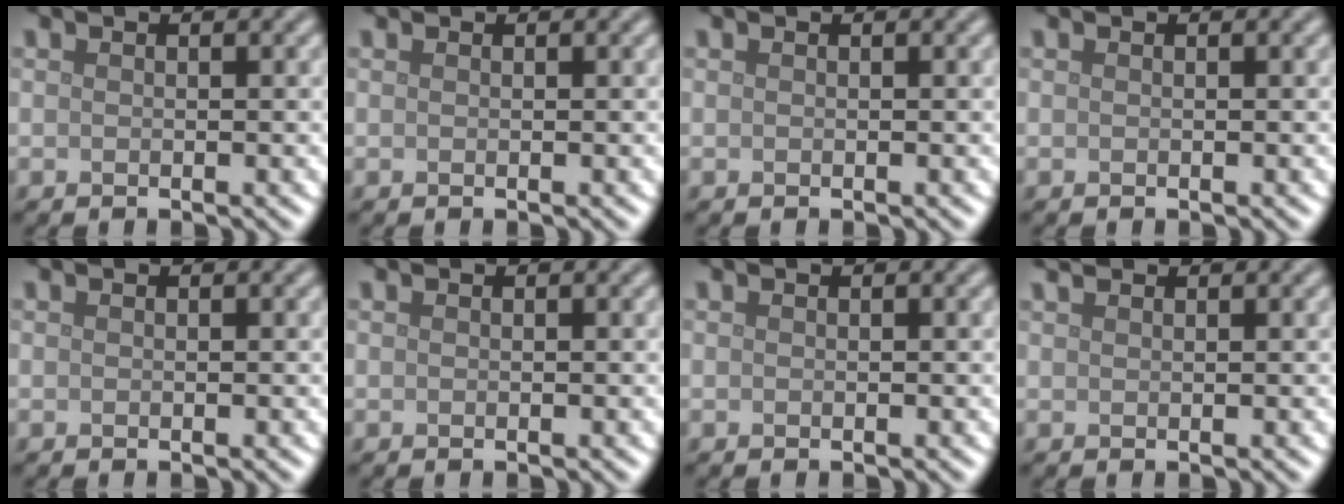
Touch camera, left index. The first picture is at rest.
{"total": 0.0}
{"total": 0.0}
{"total": 0.0}
{"total": 0.0}
{"total": 0.0}
{"total": 0.0}
{"total": 1.1, "force": [1.0, 0.3, 0.3], "torque": [-0.009, 0.004, 0.020]}